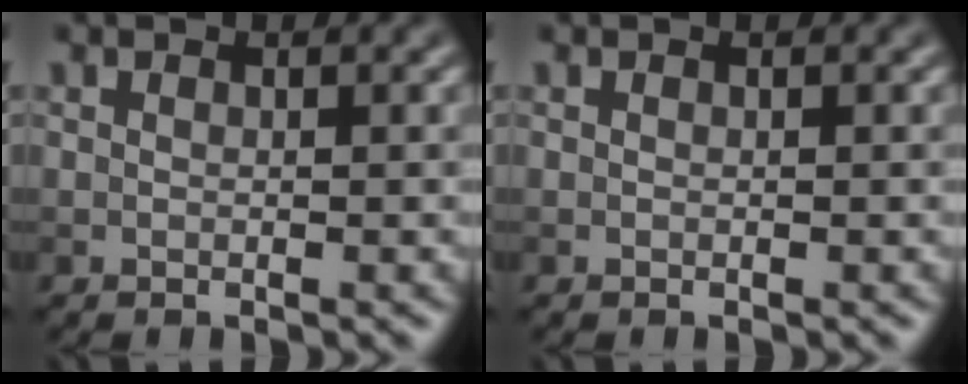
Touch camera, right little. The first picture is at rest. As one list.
[{"total": 0.0}]